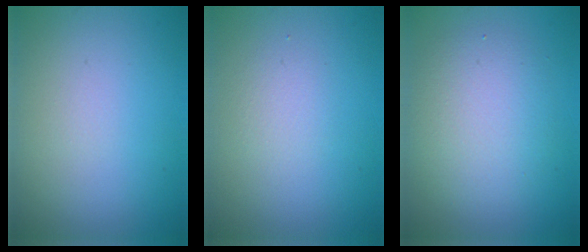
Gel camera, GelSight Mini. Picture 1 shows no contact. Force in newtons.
{"total": 1.4, "press": 1.4, "slide": 0.1}
{"total": 4.6, "press": 4.6, "slide": 0.1}